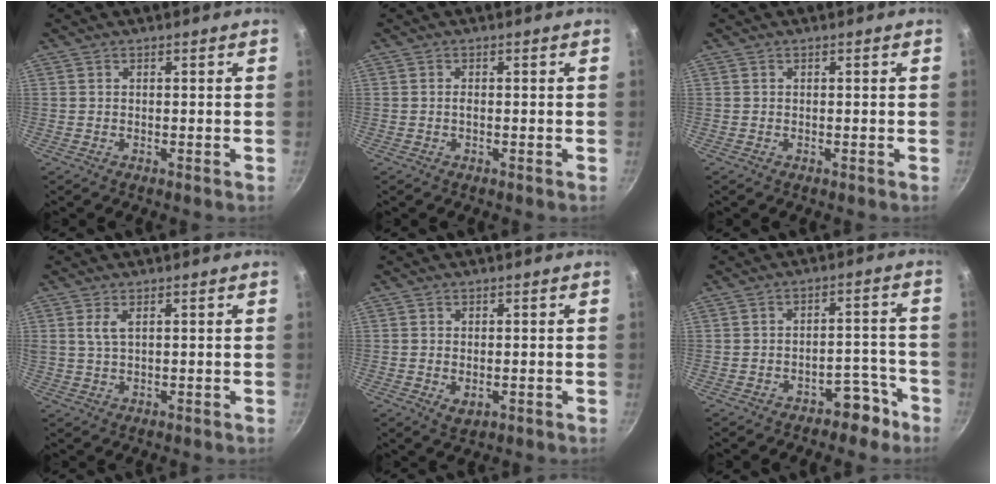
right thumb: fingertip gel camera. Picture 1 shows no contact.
{"total": 0.6, "force": [-0.1, 0.2, 0.5], "torque": [-0.009, 0.000, -0.004]}
{"total": 0.0}
{"total": 2.6, "force": [1.1, 1.1, 2.1], "torque": [-0.046, 0.000, 0.031]}
{"total": 2.4, "force": [-0.5, 1.5, 1.9], "torque": [-0.032, -0.004, -0.003]}
{"total": 5.9, "force": [-4.2, 3.3, 2.6], "torque": [-0.016, 0.054, -0.059]}